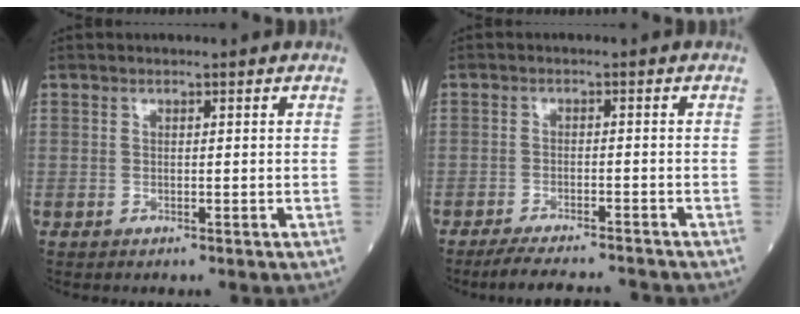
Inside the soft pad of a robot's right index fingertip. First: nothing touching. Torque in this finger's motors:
{"motor_torque": [-0.20, -0.58, 0.10, 0.01]}